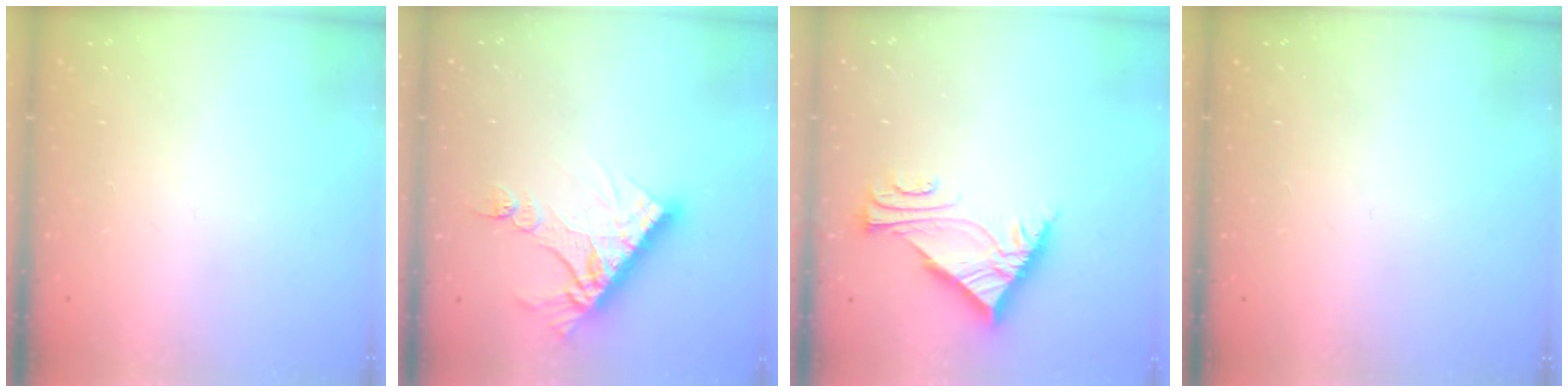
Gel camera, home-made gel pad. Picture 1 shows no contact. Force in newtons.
{"total": 11.6, "press": 11.5, "slide": 1.1}
{"total": 7.9, "press": 7.8, "slide": 1.1}
{"total": 0.0}